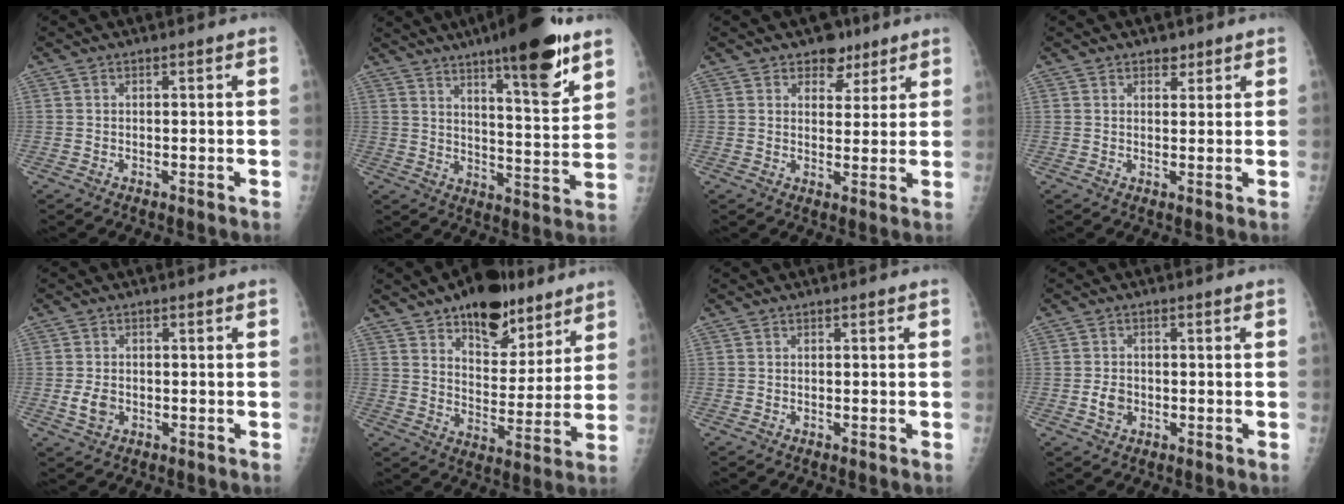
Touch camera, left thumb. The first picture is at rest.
{"total": 16.7, "force": [10.6, 3.3, 12.5], "torque": [-0.159, -0.064, 0.160]}
{"total": 5.4, "force": [3.7, 3.6, 1.6], "torque": [0.009, -0.018, 0.053]}
{"total": 2.1, "force": [1.6, 1.3, 0.6], "torque": [0.007, -0.009, 0.020]}
{"total": 3.4, "force": [-0.6, 2.5, 2.2], "torque": [-0.038, -0.001, -0.008]}
{"total": 16.5, "force": [11.1, 8.4, 8.9], "torque": [-0.071, -0.058, 0.172]}
{"total": 0.0}
{"total": 3.0, "force": [-0.7, 2.4, 1.7], "torque": [-0.022, 0.003, -0.010]}